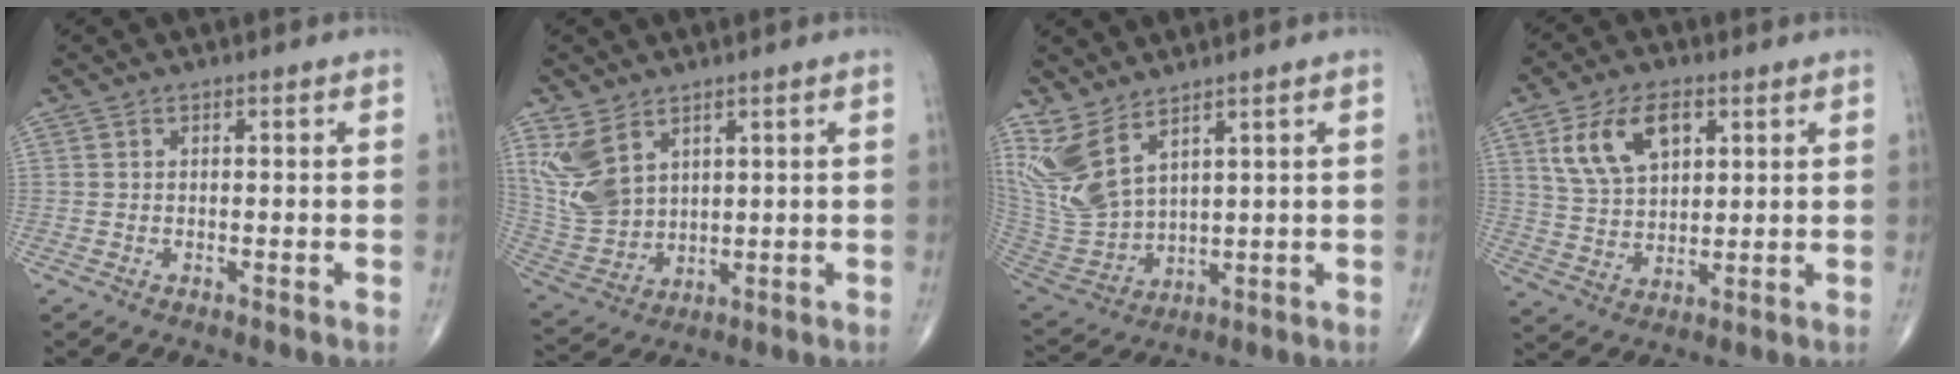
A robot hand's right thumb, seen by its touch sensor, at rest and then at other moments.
{"total": 10.6, "force": [5.2, 6.8, 6.3], "torque": [-0.126, -0.019, 0.125]}
{"total": 11.4, "force": [7.1, 4.9, 7.5], "torque": [-0.165, -0.039, 0.173]}
{"total": 11.4, "force": [4.8, 6.6, 8.0], "torque": [-0.132, -0.012, 0.096]}